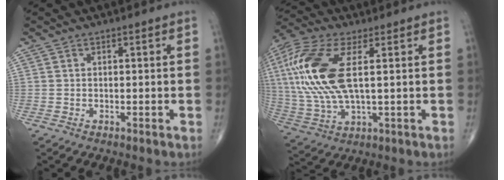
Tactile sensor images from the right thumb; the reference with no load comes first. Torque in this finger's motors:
{"motor_torque": [0.16, 0.90, 1.93, 0.53, 0.69]}